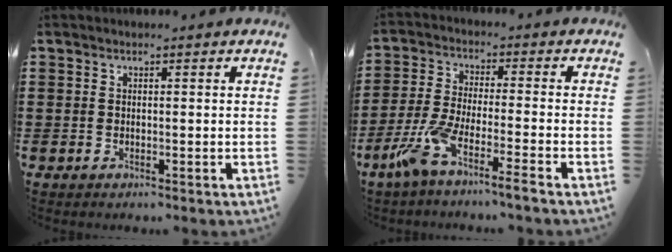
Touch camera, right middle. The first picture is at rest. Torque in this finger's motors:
{"motor_torque": [1.49, -0.63, 0.49, 0.20]}